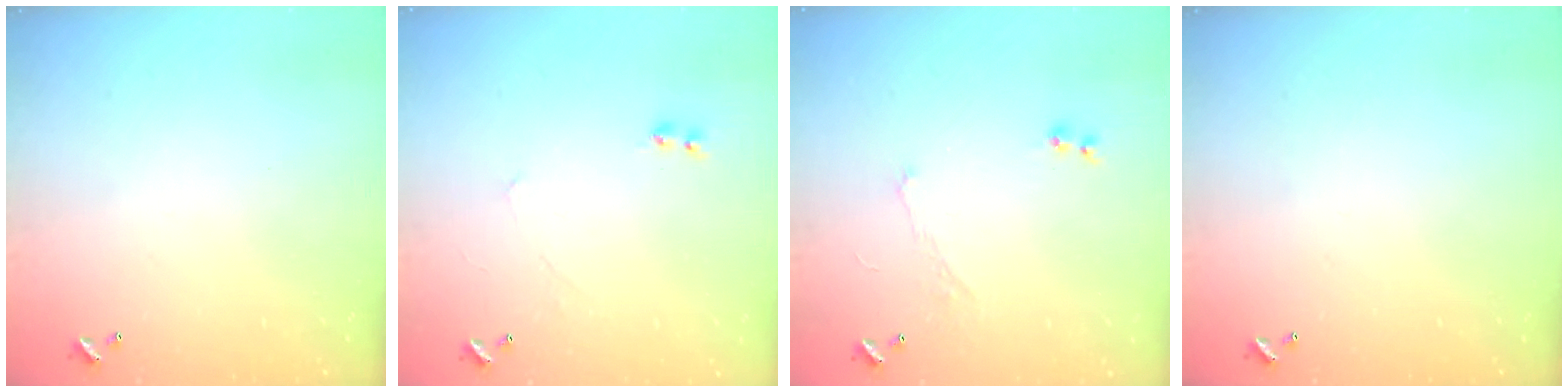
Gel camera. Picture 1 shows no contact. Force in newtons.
{"total": 2.3, "press": 2.3, "slide": 0.3}
{"total": 1.2, "press": 1.0, "slide": 0.8}
{"total": 0.0}